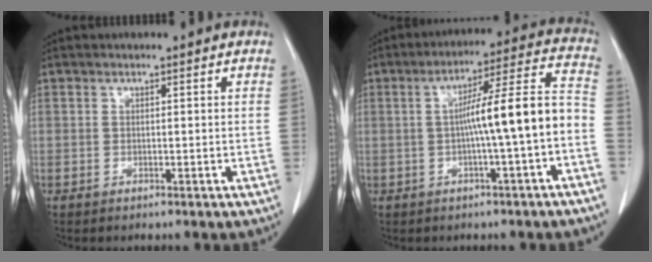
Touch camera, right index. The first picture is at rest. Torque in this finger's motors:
{"motor_torque": [1.53, -0.36, 0.72, 0.19]}